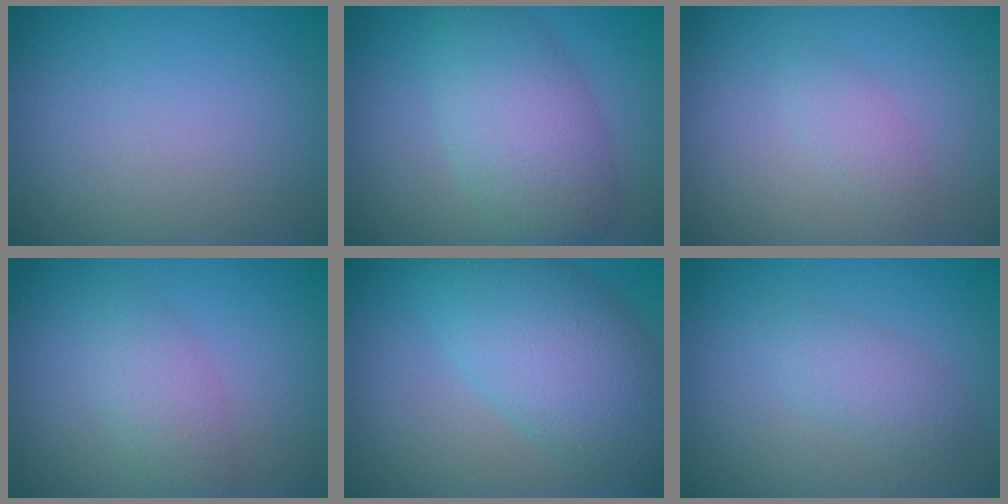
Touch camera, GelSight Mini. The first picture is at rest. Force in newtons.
{"total": 5.9, "press": 5.9, "slide": 0.6}
{"total": 1.4, "press": 1.4, "slide": 0.1}
{"total": 2.6, "press": 2.6, "slide": 0.0}
{"total": 8.2, "press": 8.2, "slide": 0.3}
{"total": 2.2, "press": 2.2, "slide": 0.1}